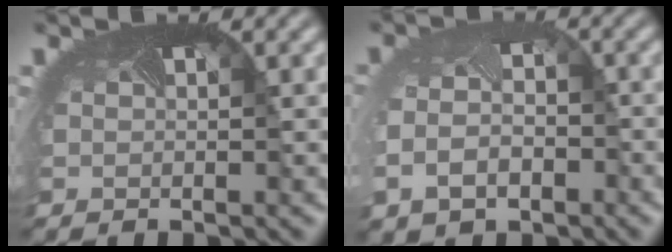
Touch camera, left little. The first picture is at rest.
{"total": 4.8, "force": [-1.6, 3.7, 2.6], "torque": [-0.074, -0.032, -0.020]}